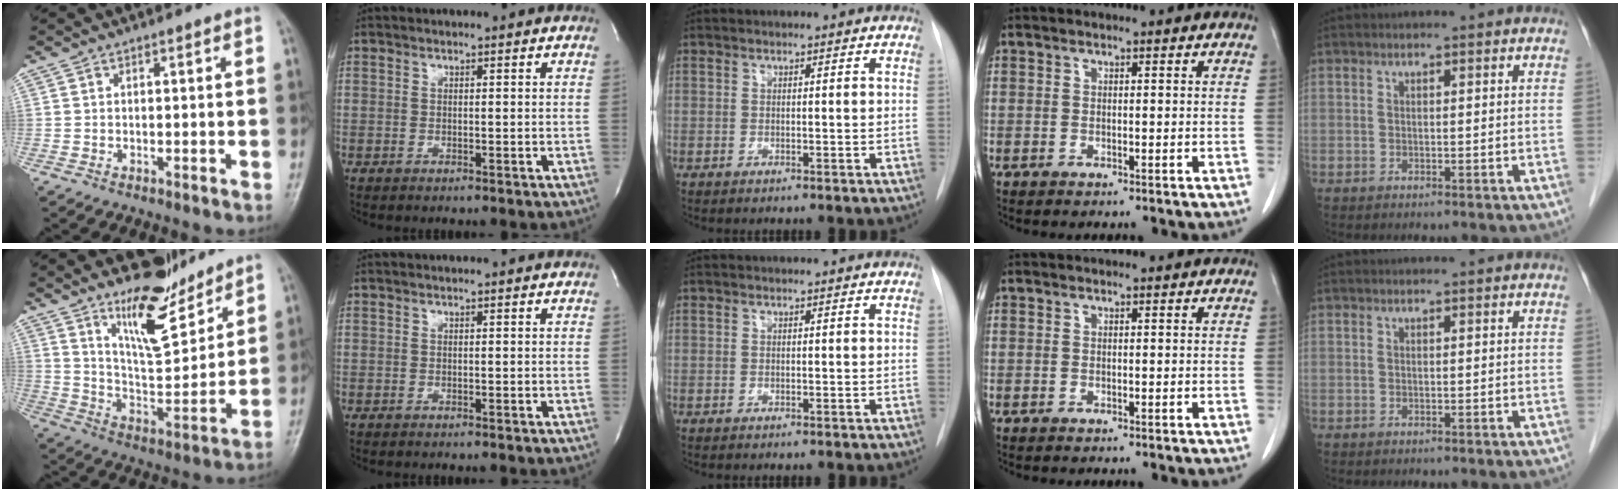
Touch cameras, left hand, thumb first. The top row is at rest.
{"thumb": {"total": 12.4, "force": [9.5, 4.0, 6.8], "torque": [-0.090, -0.082, 0.175]}}